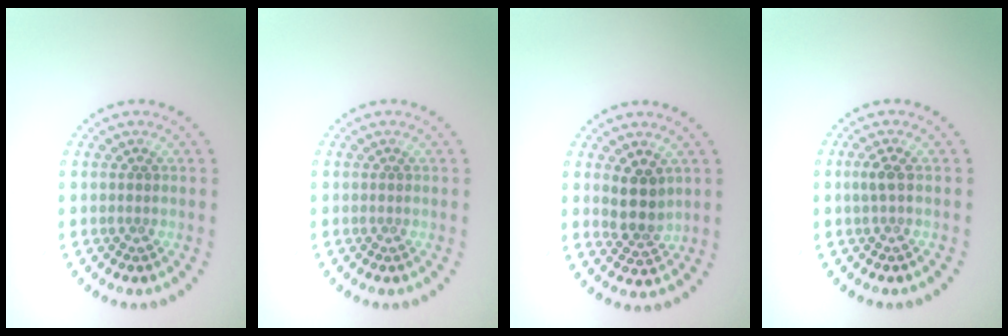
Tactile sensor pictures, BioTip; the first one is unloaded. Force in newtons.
{"total": 0.0}
{"total": 3.1, "press": 2.7, "slide": 1.4}
{"total": 1.0, "press": 1.0, "slide": 0.3}